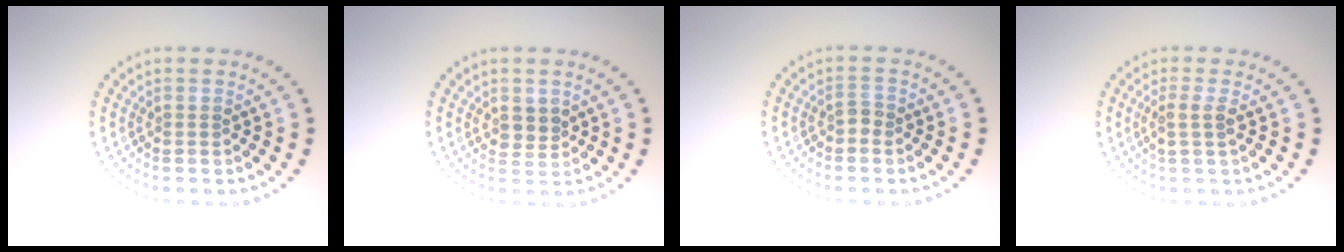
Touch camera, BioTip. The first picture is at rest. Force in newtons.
{"total": 1.7, "press": 1.5, "slide": 0.8}
{"total": 0.9, "press": 0.8, "slide": 0.3}
{"total": 1.7, "press": 1.4, "slide": 1.0}